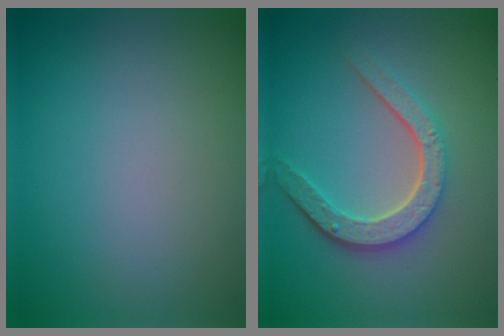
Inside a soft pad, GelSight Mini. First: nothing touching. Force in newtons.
{"total": 4.7, "press": 3.5, "slide": 3.0}